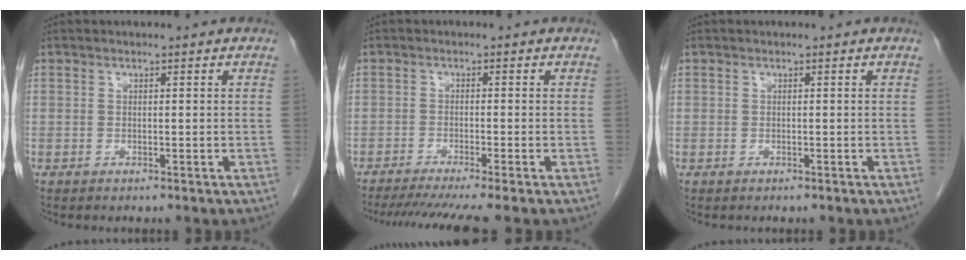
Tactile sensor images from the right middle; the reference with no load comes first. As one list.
[{"total": 8.2, "force": [-6.8, -1.1, 4.4], "torque": [-0.056, -0.020, -0.108]}, {"total": 0.9, "force": [-0.7, 0.5, -0.2], "torque": [-0.007, 0.002, -0.014]}]